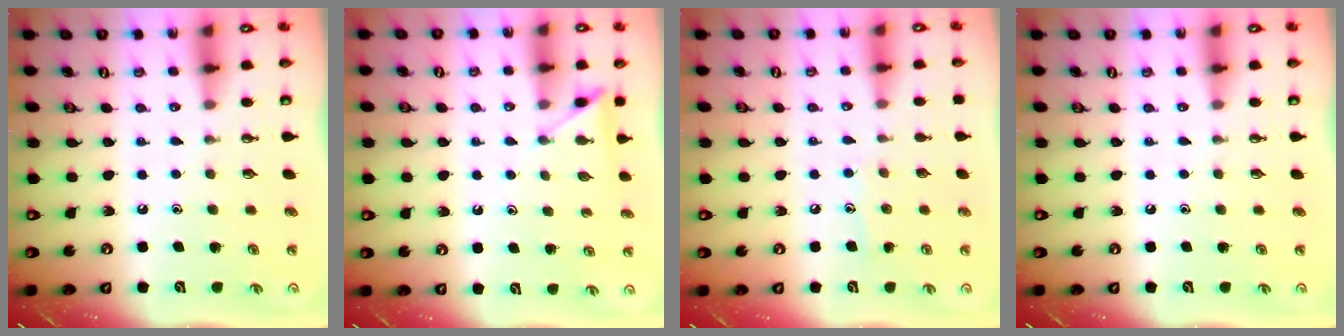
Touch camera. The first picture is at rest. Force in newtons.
{"total": 5.2, "press": 5.1, "slide": 0.5}
{"total": 6.0, "press": 6.0, "slide": 0.5}
{"total": 0.0}